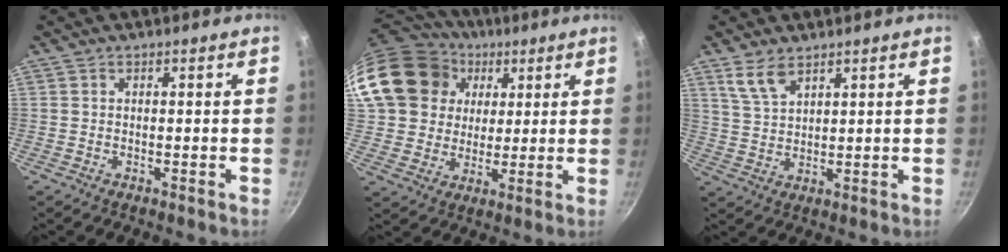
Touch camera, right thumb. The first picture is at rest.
{"total": 20.3, "force": [6.8, 17.1, 8.7], "torque": [-0.158, 0.021, 0.129]}
{"total": 5.4, "force": [3.8, 2.3, 3.2], "torque": [-0.060, -0.018, 0.083]}